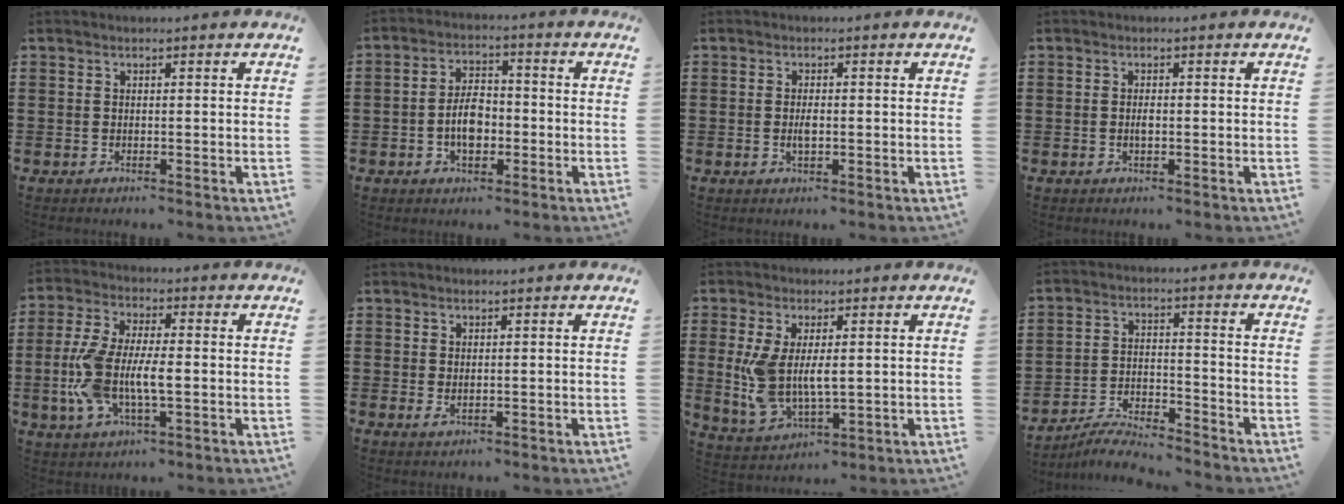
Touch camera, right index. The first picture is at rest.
{"total": 5.6, "force": [-1.2, 3.1, 4.5], "torque": [-0.081, 0.004, -0.025]}
{"total": 2.0, "force": [-0.2, 0.9, 1.8], "torque": [-0.034, 0.001, -0.005]}
{"total": 1.3, "force": [-0.2, 0.6, 1.2], "torque": [-0.022, 0.003, -0.004]}
{"total": 9.7, "force": [-1.3, 4.1, 8.6], "torque": [-0.211, -0.017, -0.034]}
{"total": 1.0, "force": [0.3, 0.5, 0.8], "torque": [-0.014, 0.001, 0.006]}
{"total": 7.3, "force": [0.9, 3.8, 6.2], "torque": [-0.150, -0.002, 0.011]}
{"total": 5.6, "force": [-5.4, 0.3, 1.4], "torque": [-0.029, 0.006, -0.107]}